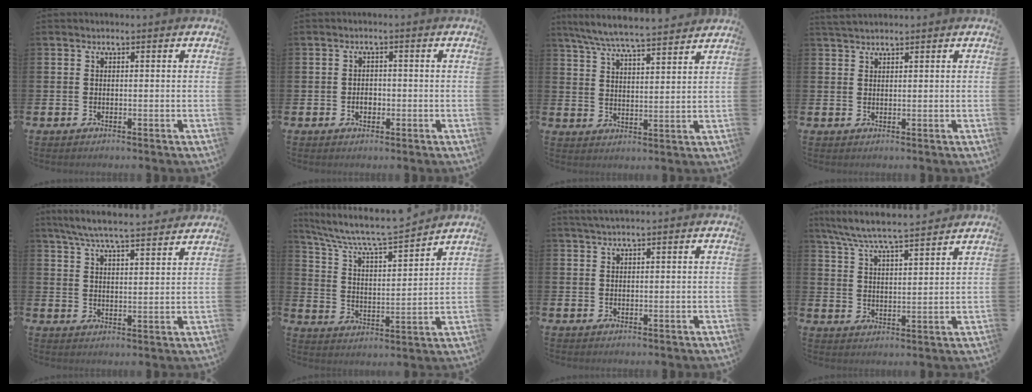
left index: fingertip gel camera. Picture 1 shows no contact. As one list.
[{"total": 1.9, "force": [-0.5, 1.4, 1.1], "torque": [-0.015, 0.002, -0.014]}, {"total": 7.1, "force": [6.8, 0.3, 2.3], "torque": [-0.069, -0.037, 0.120]}, {"total": 2.0, "force": [1.9, 0.4, 0.2], "torque": [-0.006, -0.003, 0.036]}, {"total": 7.0, "force": [6.6, 0.4, 2.3], "torque": [-0.059, -0.038, 0.116]}, {"total": 8.3, "force": [7.8, 0.9, 2.7], "torque": [-0.087, -0.055, 0.132]}, {"total": 1.4, "force": [1.2, -0.1, 0.8], "torque": [-0.019, 0.003, 0.023]}, {"total": 7.3, "force": [7.0, 0.2, 2.1], "torque": [-0.067, -0.039, 0.125]}]